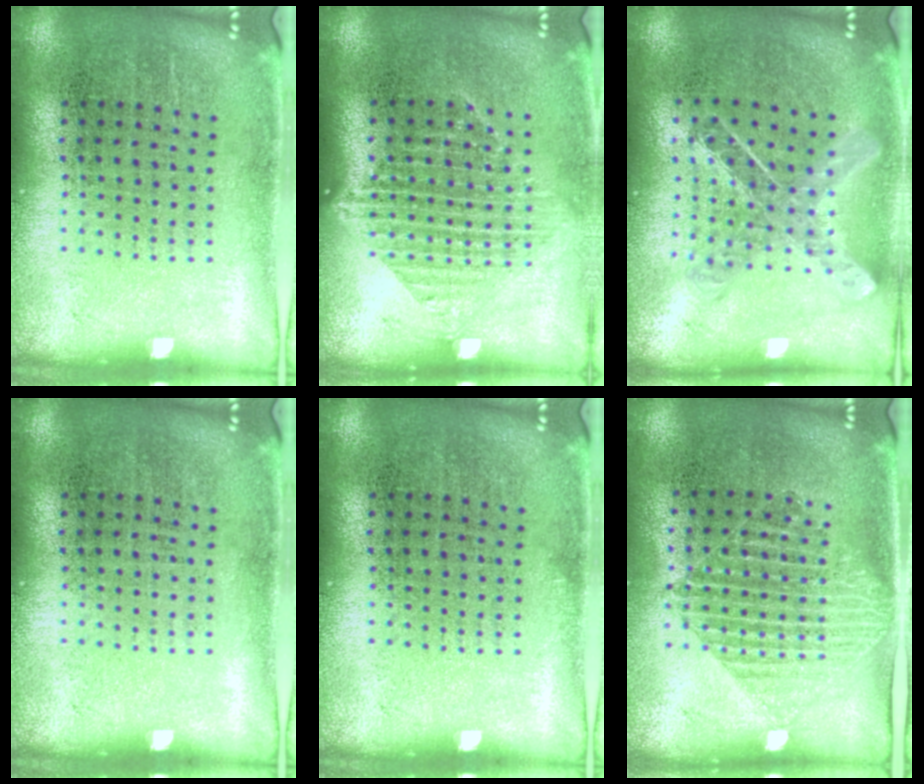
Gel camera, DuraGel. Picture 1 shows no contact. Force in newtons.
{"total": 1.4, "press": 1.2, "slide": 0.7}
{"total": 1.0, "press": 1.0, "slide": 0.2}
{"total": 0.0}
{"total": 0.0}
{"total": 1.4, "press": 1.2, "slide": 0.8}